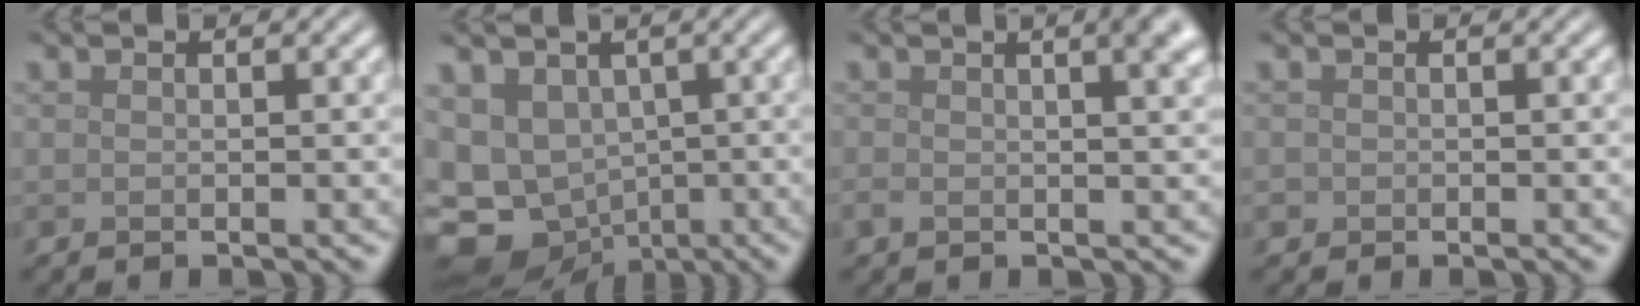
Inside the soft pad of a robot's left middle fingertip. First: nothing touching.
{"total": 10.4, "force": [-2.2, 9.0, 4.8], "torque": [-0.105, -0.032, -0.025]}
{"total": 5.0, "force": [1.4, 2.3, 4.3], "torque": [-0.036, 0.012, 0.014]}
{"total": 0.6, "force": [-0.2, 0.5, 0.0], "torque": [0.002, -0.005, -0.005]}